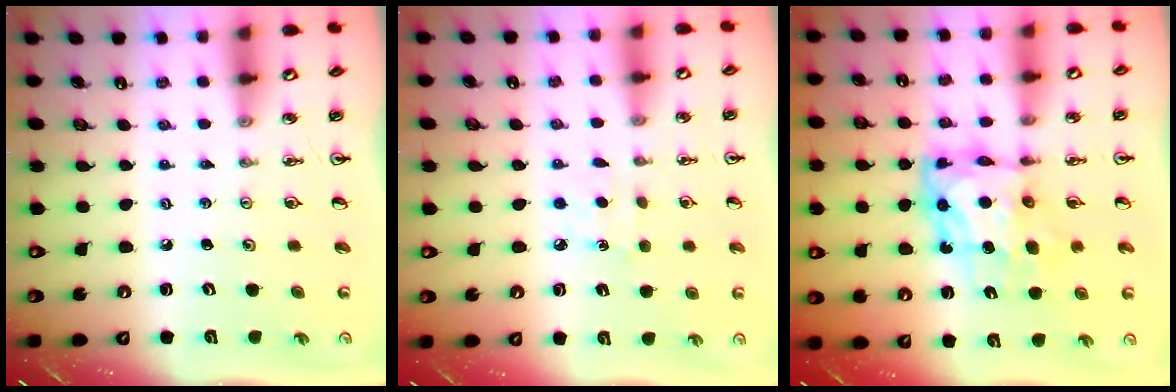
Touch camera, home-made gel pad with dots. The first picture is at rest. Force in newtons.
{"total": 4.1, "press": 4.0, "slide": 0.6}
{"total": 10.0, "press": 9.9, "slide": 1.0}